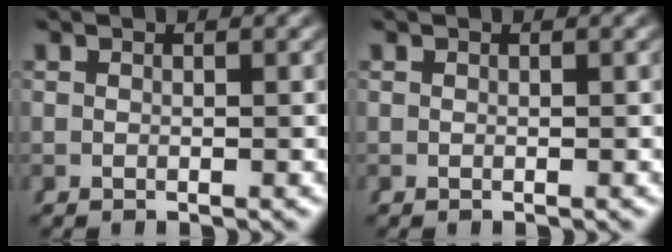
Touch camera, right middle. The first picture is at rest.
{"total": 0.0}